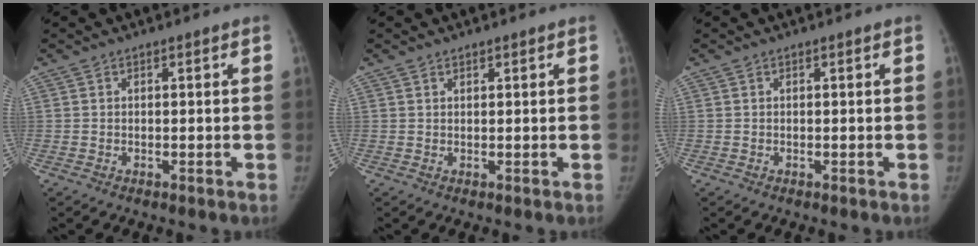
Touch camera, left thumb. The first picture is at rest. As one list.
[{"total": 0.5, "force": [0.5, 0.2, 0.1], "torque": [0.001, -0.002, 0.007]}, {"total": 0.0}]